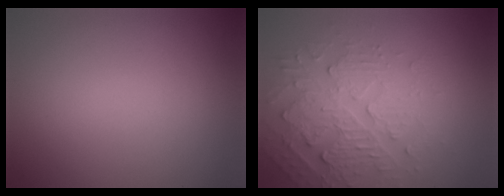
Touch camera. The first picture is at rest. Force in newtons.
{"total": 4.0, "press": 3.6, "slide": 1.8}